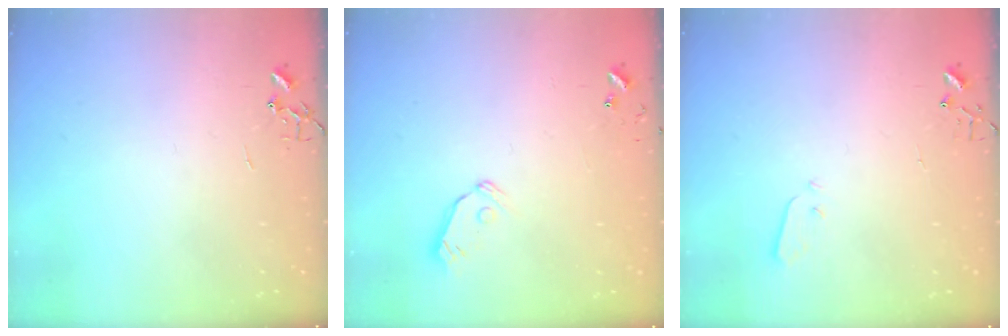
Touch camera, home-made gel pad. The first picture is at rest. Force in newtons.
{"total": 5.5, "press": 5.4, "slide": 0.9}
{"total": 2.9, "press": 2.9, "slide": 0.1}